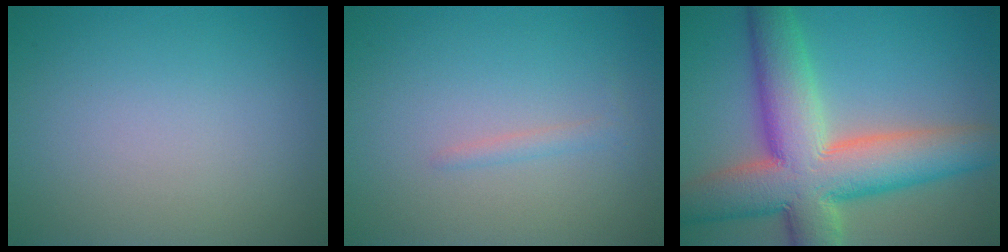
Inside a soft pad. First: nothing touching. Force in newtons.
{"total": 1.0, "press": 1.0, "slide": 0.0}
{"total": 12.5, "press": 12.5, "slide": 0.8}